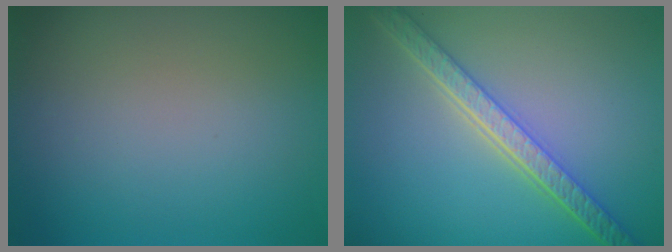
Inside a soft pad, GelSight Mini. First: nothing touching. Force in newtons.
{"total": 5.4, "press": 4.3, "slide": 3.2}